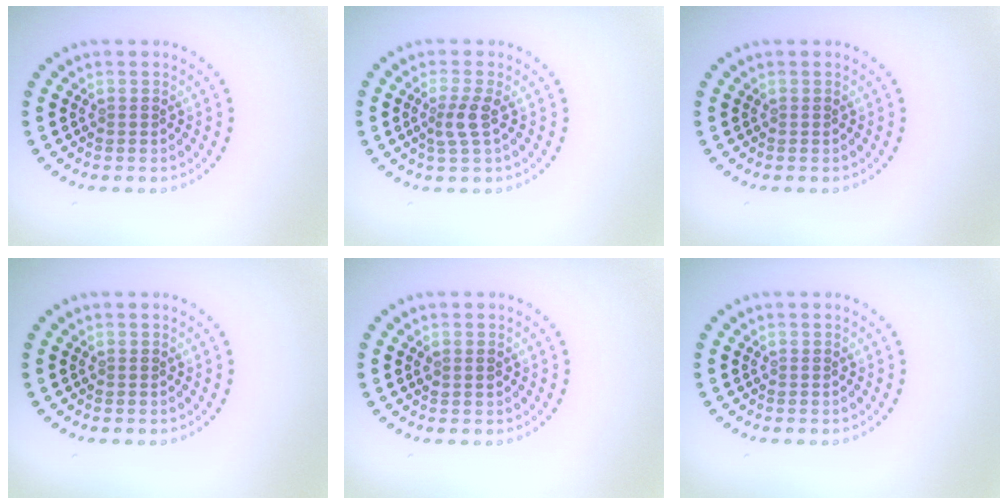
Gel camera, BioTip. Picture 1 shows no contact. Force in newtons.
{"total": 2.1, "press": 1.6, "slide": 1.2}
{"total": 0.0}
{"total": 0.0}
{"total": 0.9, "press": 0.8, "slide": 0.2}
{"total": 0.0}